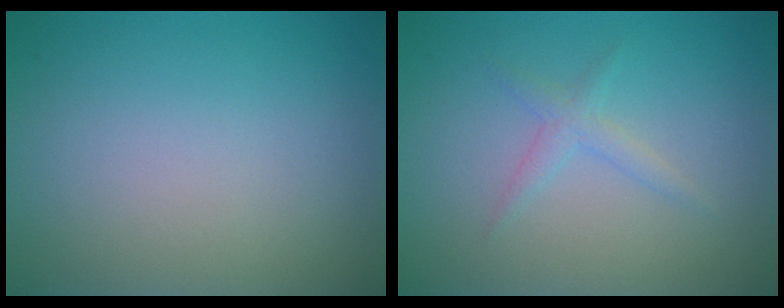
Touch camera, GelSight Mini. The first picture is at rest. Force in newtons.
{"total": 1.3, "press": 1.3, "slide": 0.0}